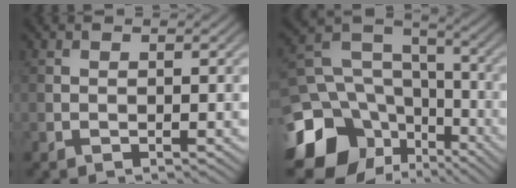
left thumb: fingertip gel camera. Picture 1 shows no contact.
{"total": 18.1, "force": [-8.4, 13.9, 8.0], "torque": [-0.221, -0.046, -0.127]}